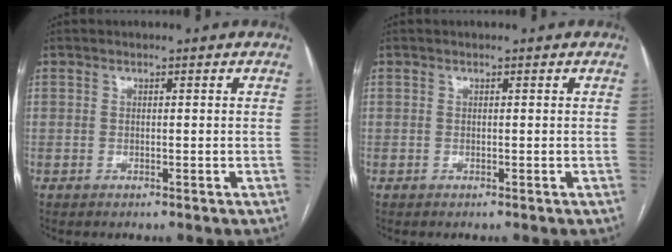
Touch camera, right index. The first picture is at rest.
{"total": 0.0}